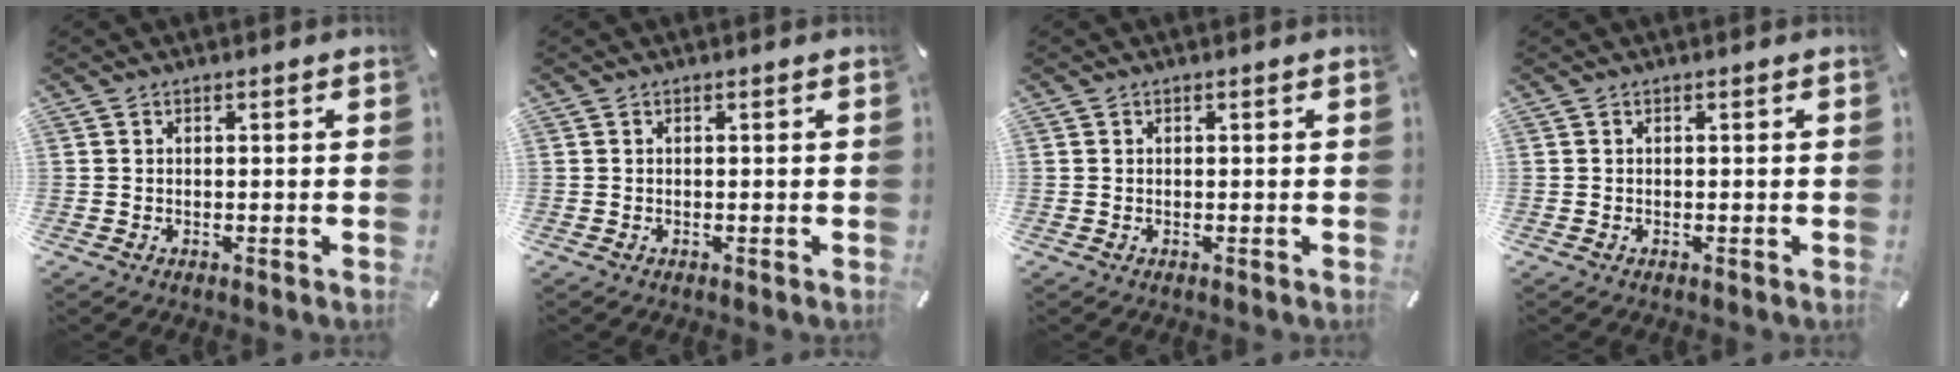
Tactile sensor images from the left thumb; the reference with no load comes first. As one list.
[{"total": 0.0}, {"total": 0.0}, {"total": 0.0}]